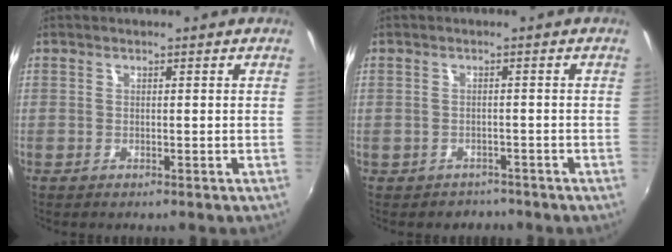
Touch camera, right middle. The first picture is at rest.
{"total": 2.5, "force": [-1.9, 1.6, -0.2], "torque": [-0.006, 0.000, -0.025]}